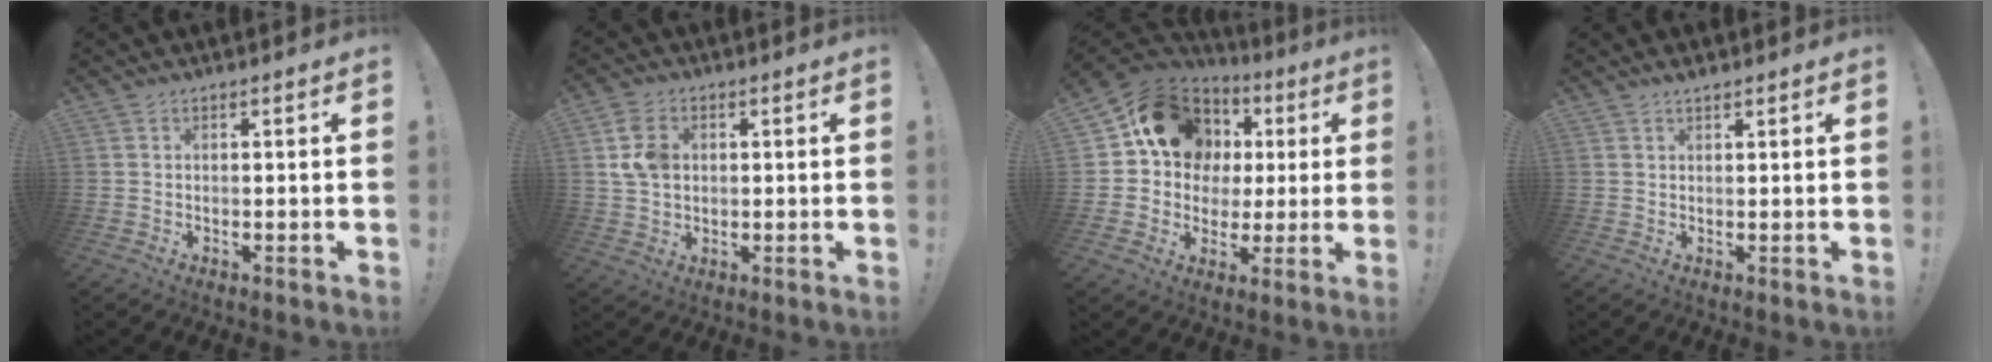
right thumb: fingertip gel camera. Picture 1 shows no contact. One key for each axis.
{"total": 8.0, "fx": 1.6, "fy": 6.0, "fz": 5.2, "tx": -0.105, "ty": 0.006, "tz": 0.030}
{"total": 16.8, "fx": 5.6, "fy": 13.7, "fz": 7.9, "tx": -0.104, "ty": -0.023, "tz": 0.121}
{"total": 1.6, "fx": 1.4, "fy": 0.5, "fz": 0.6, "tx": -0.012, "ty": -0.003, "tz": 0.026}